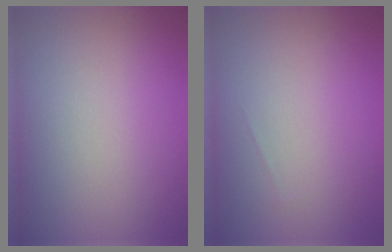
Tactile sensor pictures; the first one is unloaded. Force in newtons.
{"total": 0.0}